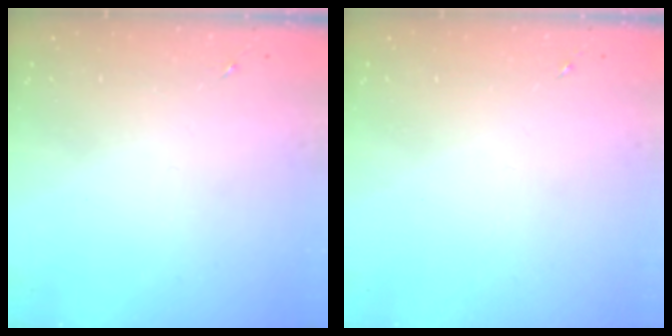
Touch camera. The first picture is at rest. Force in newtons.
{"total": 0.0}